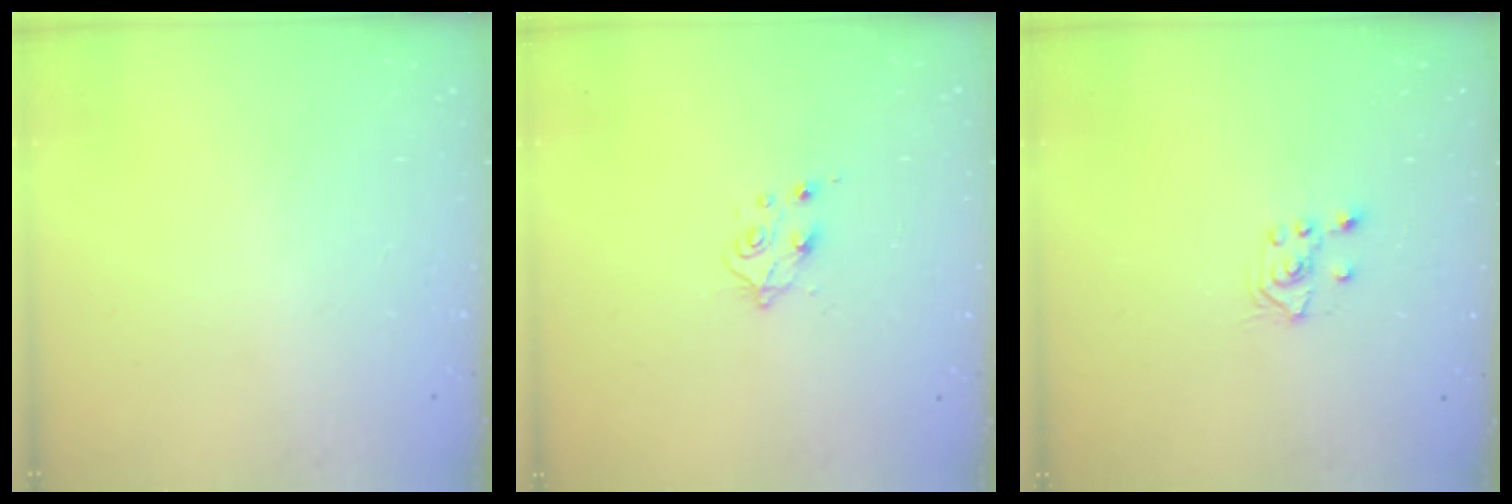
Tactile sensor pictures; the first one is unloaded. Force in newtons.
{"total": 5.5, "press": 5.4, "slide": 0.6}
{"total": 2.6, "press": 2.4, "slide": 0.8}